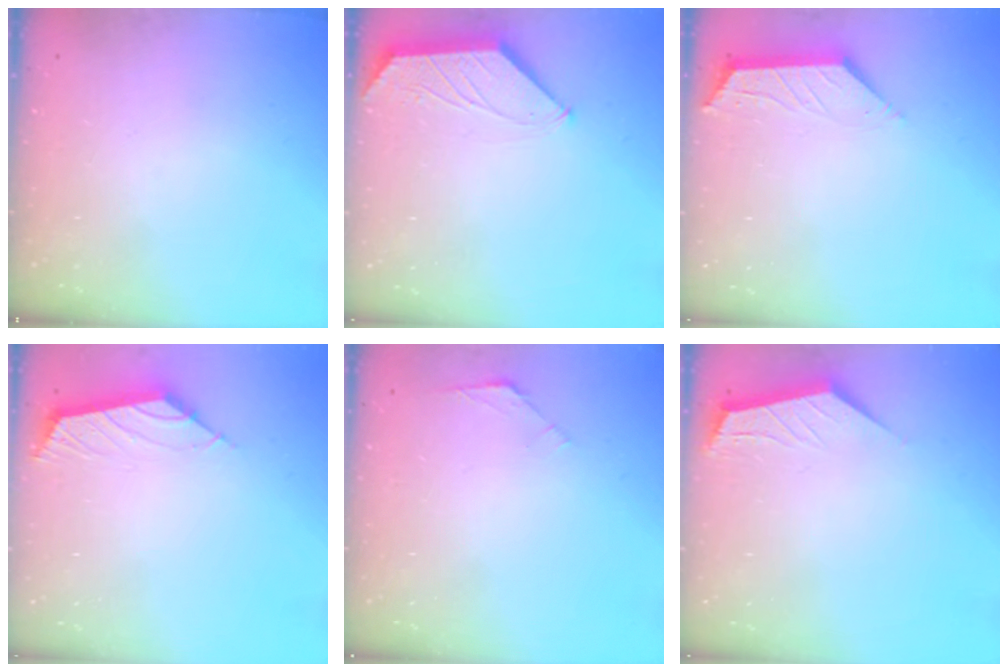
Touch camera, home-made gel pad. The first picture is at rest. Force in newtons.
{"total": 1.3, "press": 1.2, "slide": 0.3}
{"total": 2.9, "press": 2.8, "slide": 0.5}
{"total": 2.8, "press": 2.8, "slide": 0.7}
{"total": 2.6, "press": 2.6, "slide": 0.7}
{"total": 2.6, "press": 2.6, "slide": 0.4}